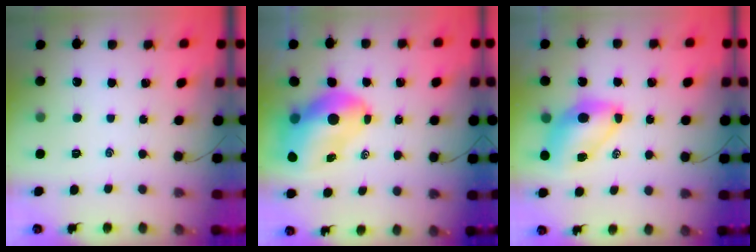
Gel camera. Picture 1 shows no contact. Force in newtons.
{"total": 9.9, "press": 9.5, "slide": 2.8}
{"total": 7.8, "press": 7.6, "slide": 1.8}